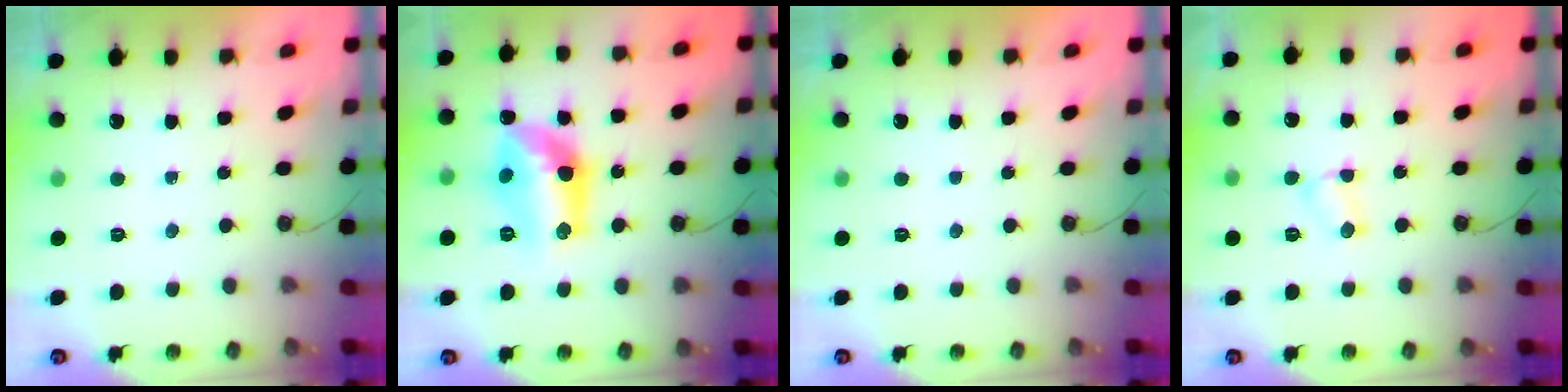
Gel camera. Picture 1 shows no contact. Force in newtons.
{"total": 15.6, "press": 15.1, "slide": 3.7}
{"total": 0.0}
{"total": 4.9, "press": 4.9, "slide": 0.5}